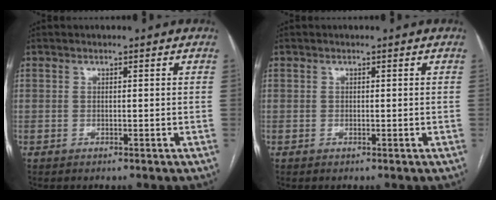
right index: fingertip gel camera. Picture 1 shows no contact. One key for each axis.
{"total": 0.0}